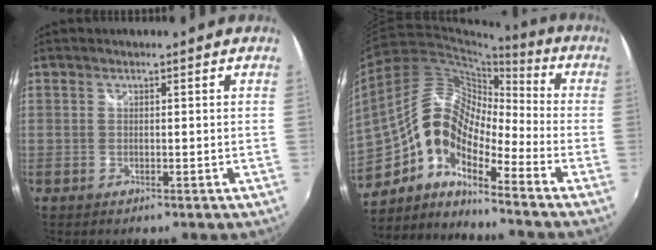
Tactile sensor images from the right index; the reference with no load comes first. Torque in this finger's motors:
{"motor_torque": [1.51, -0.63, 0.83, 0.13]}